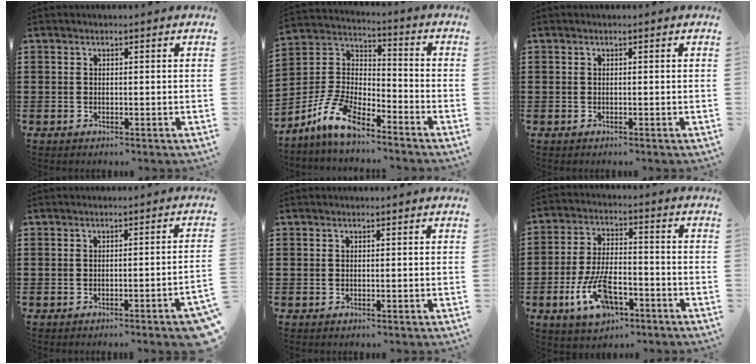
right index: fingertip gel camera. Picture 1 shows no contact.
{"total": 9.6, "force": [-7.7, 3.2, 4.8], "torque": [-0.124, 0.014, -0.156]}
{"total": 0.0}
{"total": 2.2, "force": [-1.5, -0.4, 1.7], "torque": [-0.026, -0.003, -0.028]}
{"total": 0.0}
{"total": 10.2, "force": [-4.7, 4.5, 7.8], "torque": [-0.167, 0.000, -0.083]}